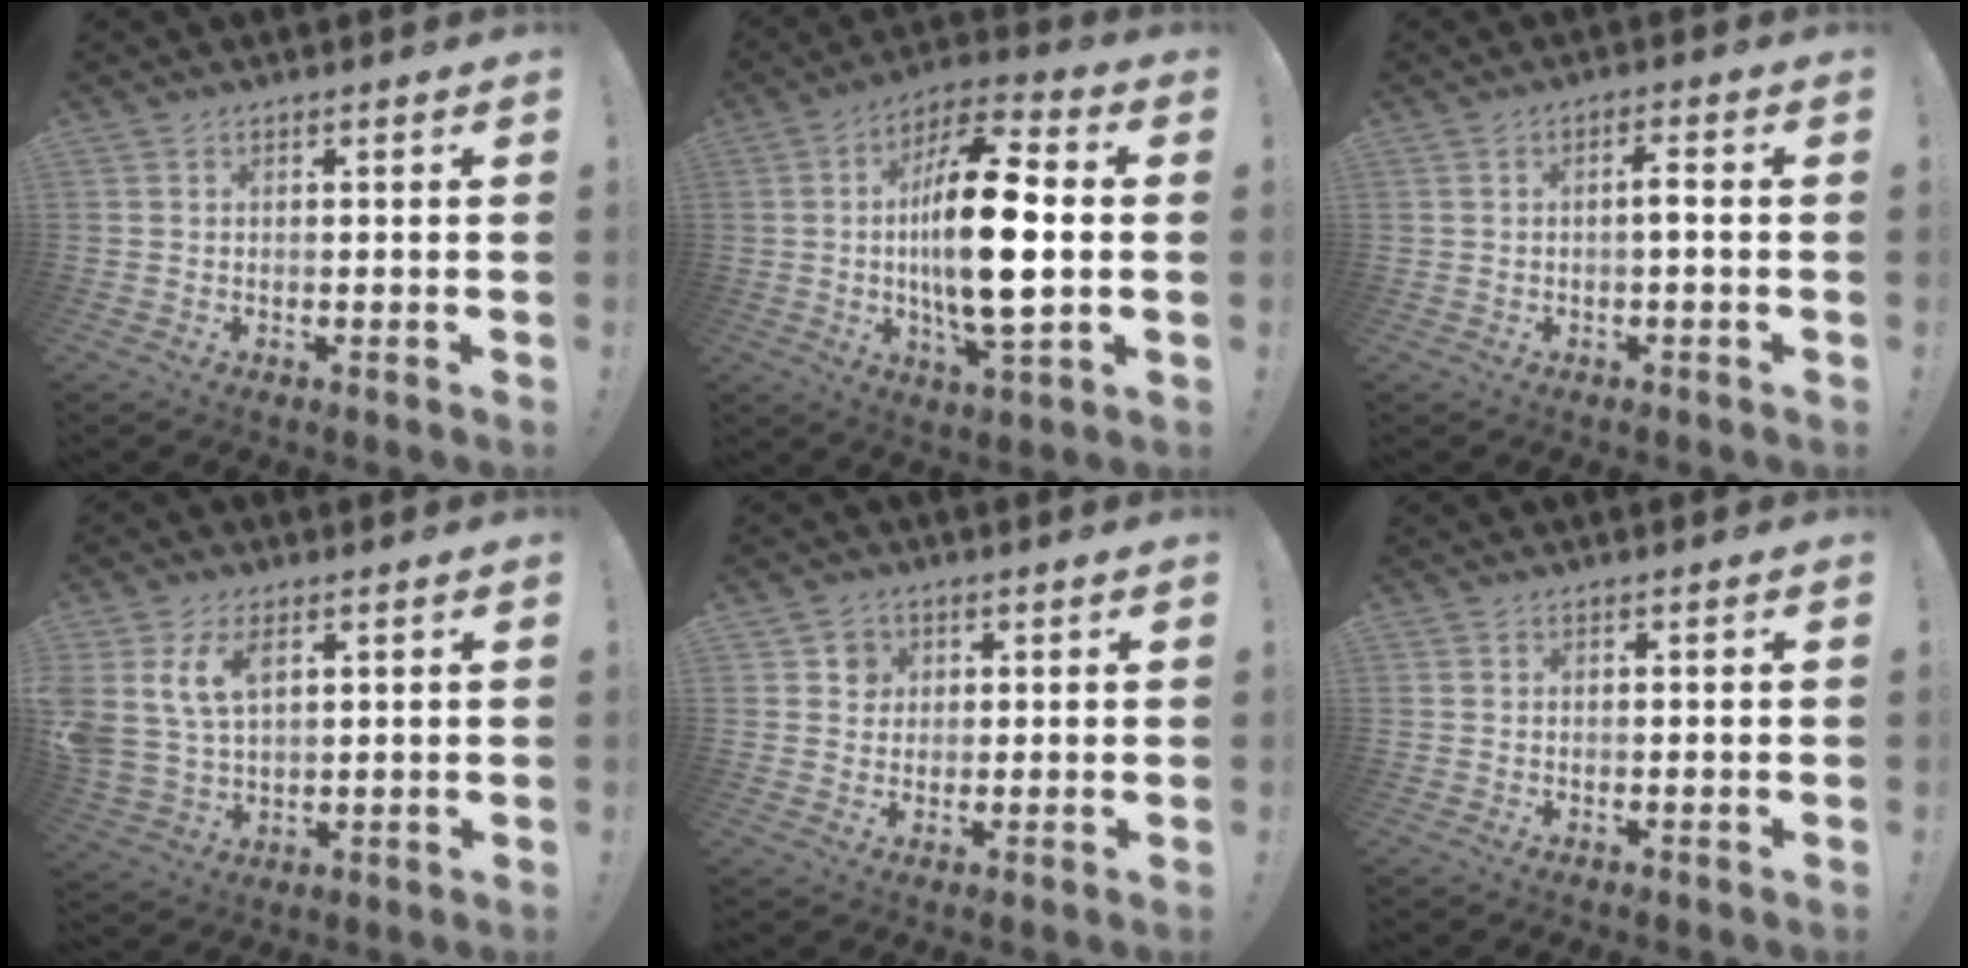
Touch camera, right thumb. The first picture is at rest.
{"total": 20.5, "force": [-0.1, 6.1, 19.6], "torque": [-0.350, -0.003, -0.010]}
{"total": 3.1, "force": [-0.4, 0.5, 3.0], "torque": [-0.049, 0.004, -0.012]}
{"total": 9.6, "force": [4.6, 6.0, 5.9], "torque": [-0.125, -0.011, 0.087]}
{"total": 4.1, "force": [1.3, 3.8, 0.9], "torque": [0.004, -0.004, 0.019]}
{"total": 0.0}